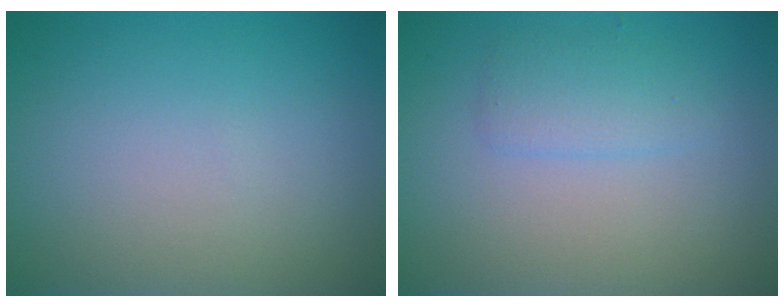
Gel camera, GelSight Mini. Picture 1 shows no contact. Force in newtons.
{"total": 1.9, "press": 1.9, "slide": 0.1}